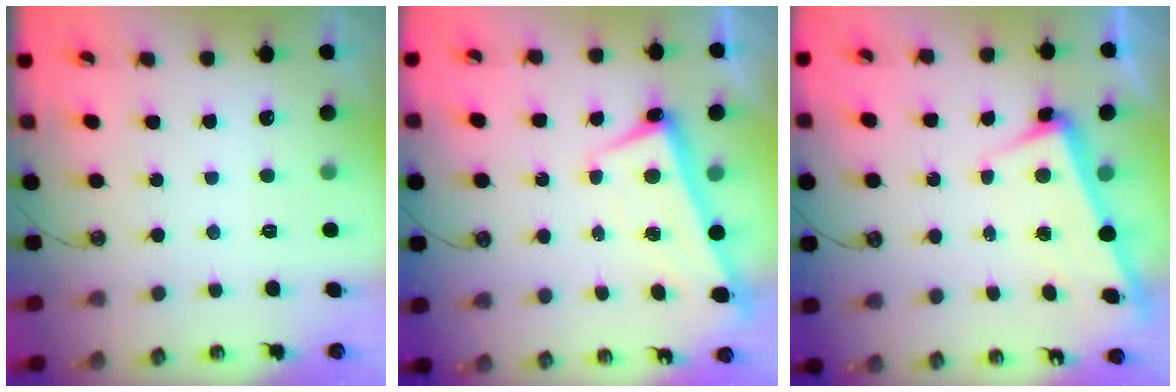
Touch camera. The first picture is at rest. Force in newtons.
{"total": 2.7, "press": 2.6, "slide": 0.8}
{"total": 3.0, "press": 2.9, "slide": 0.9}